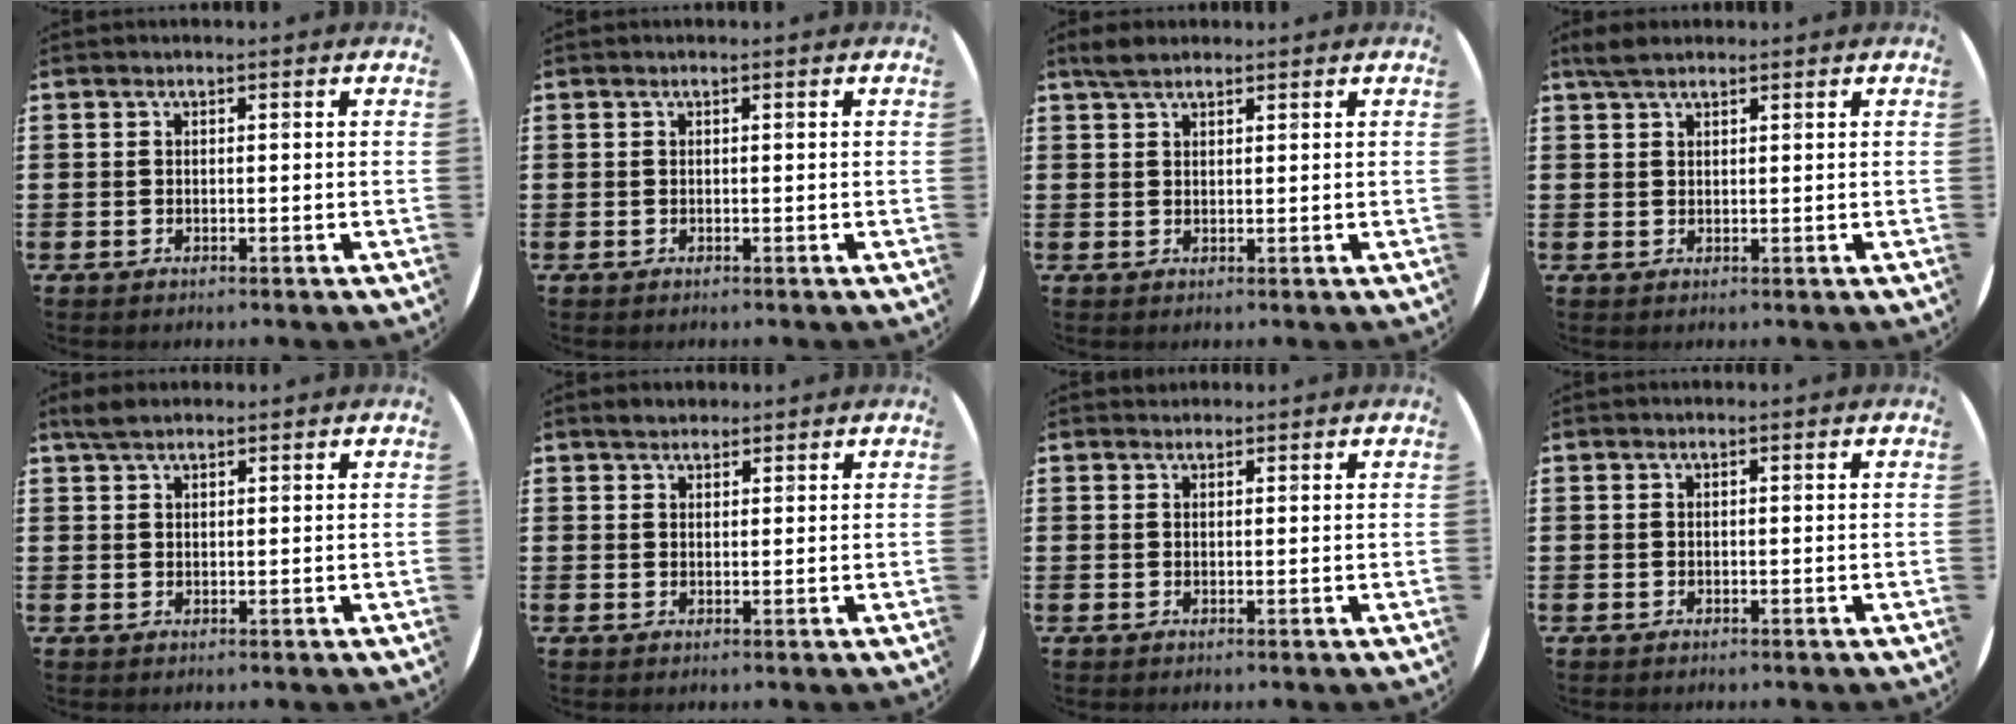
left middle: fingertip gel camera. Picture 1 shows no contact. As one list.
[{"total": 0.0}, {"total": 2.5, "force": [2.1, 0.9, 1.1], "torque": [-0.025, 0.008, 0.038]}, {"total": 2.5, "force": [2.0, 0.8, 1.2], "torque": [-0.028, 0.007, 0.036]}, {"total": 2.3, "force": [1.9, 0.8, 1.0], "torque": [-0.024, 0.008, 0.035]}, {"total": 1.8, "force": [1.6, 0.6, 0.2], "torque": [0.002, 0.001, 0.030]}, {"total": 0.8, "force": [0.7, 0.2, -0.2], "torque": [0.004, 0.004, 0.013]}, {"total": 0.0}]